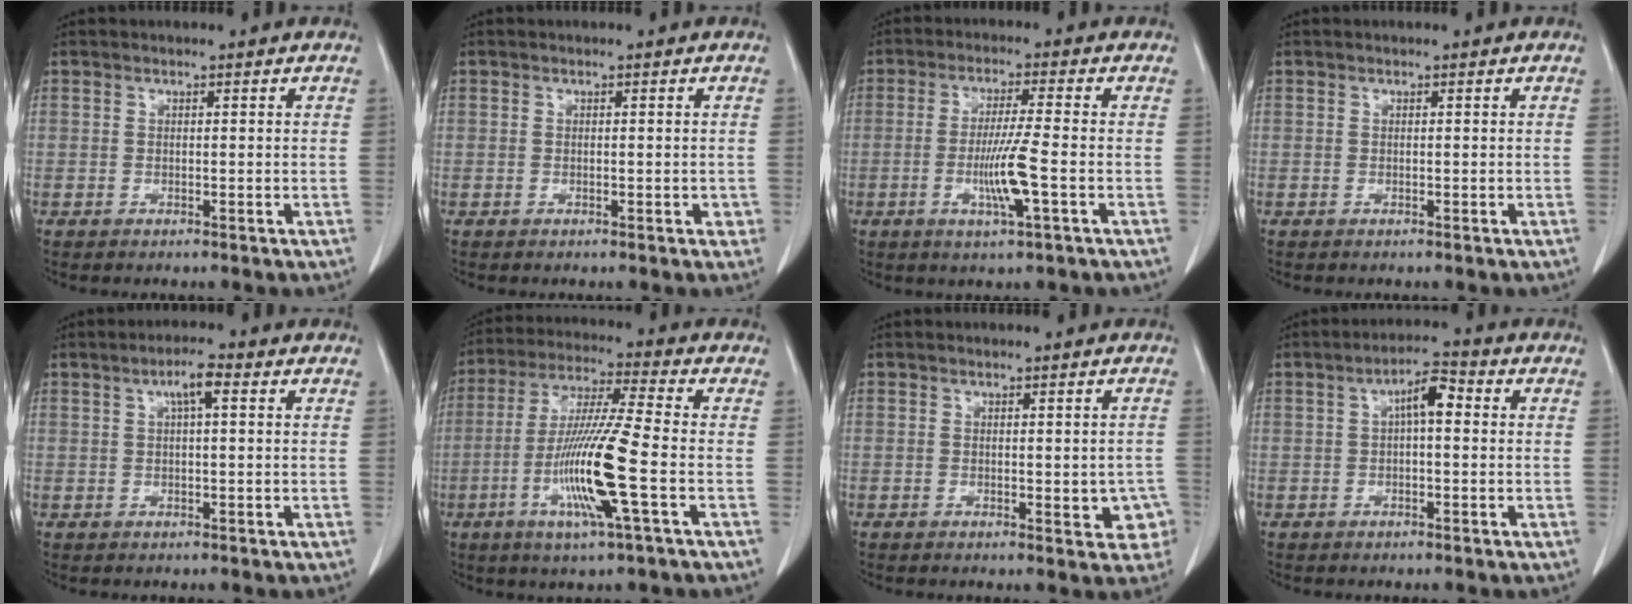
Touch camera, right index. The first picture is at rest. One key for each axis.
{"total": 1.2, "fx": -0.2, "fy": 0.8, "fz": 0.9, "tx": -0.005, "ty": 0.001, "tz": 0.000}
{"total": 7.1, "fx": -1.9, "fy": -0.5, "fz": 6.8, "tx": -0.127, "ty": -0.012, "tz": -0.037}
{"total": 0.0}
{"total": 3.4, "fx": 1.2, "fy": 0.5, "fz": 3.2, "tx": -0.057, "ty": 0.010, "tz": 0.020}
{"total": 13.5, "fx": -3.8, "fy": -0.5, "fz": 12.9, "tx": -0.261, "ty": -0.015, "tz": -0.078}
{"total": 4.1, "fx": -0.9, "fy": 1.8, "fz": 3.6, "tx": -0.024, "ty": 0.003, "tz": -0.007}
{"total": 4.7, "fx": 0.7, "fy": 1.4, "fz": 4.5, "tx": -0.076, "ty": 0.020, "tz": 0.009}